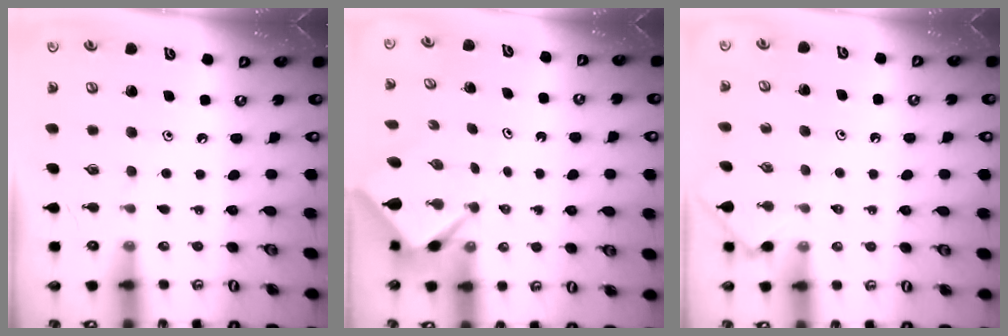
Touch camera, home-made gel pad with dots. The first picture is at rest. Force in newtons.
{"total": 2.7, "press": 2.7, "slide": 0.2}
{"total": 2.4, "press": 2.4, "slide": 0.5}